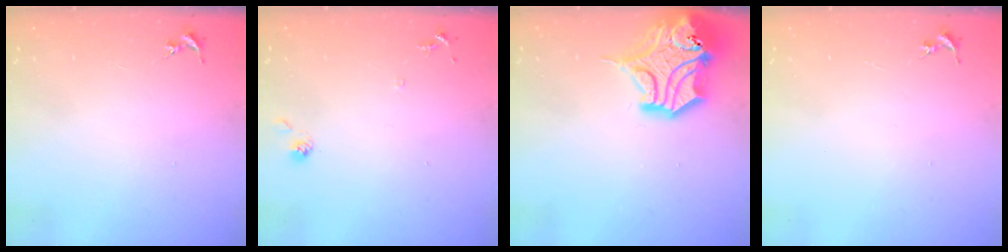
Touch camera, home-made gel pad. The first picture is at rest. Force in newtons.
{"total": 7.3, "press": 7.3, "slide": 0.4}
{"total": 17.2, "press": 17.0, "slide": 2.4}
{"total": 0.0}